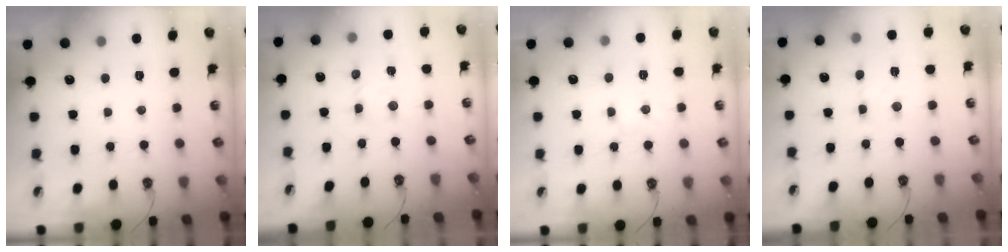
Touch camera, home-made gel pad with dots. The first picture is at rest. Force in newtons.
{"total": 2.2, "press": 2.2, "slide": 0.3}
{"total": 4.2, "press": 4.1, "slide": 1.0}
{"total": 2.5, "press": 2.4, "slide": 0.4}